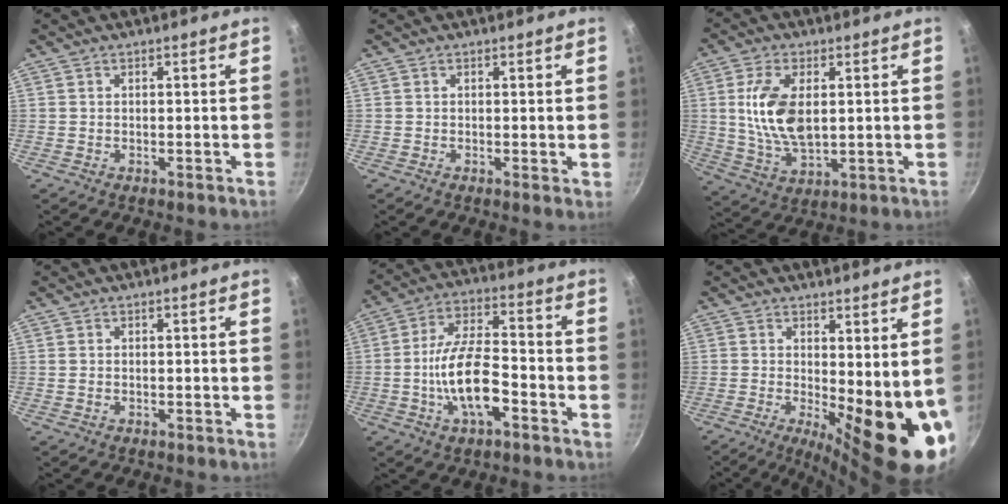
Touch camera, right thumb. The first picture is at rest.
{"total": 1.0, "force": [0.1, 0.1, 1.0], "torque": [-0.016, -0.006, 0.001]}
{"total": 12.1, "force": [1.7, 6.3, 10.2], "torque": [-0.199, -0.011, 0.040]}
{"total": 0.7, "force": [-0.1, 0.5, 0.5], "torque": [-0.016, 0.003, 0.002]}
{"total": 13.3, "force": [-3.8, 5.9, 11.3], "torque": [-0.207, 0.034, -0.071]}
{"total": 18.0, "force": [-1.9, 6.2, 16.8], "torque": [-0.191, -0.027, 0.002]}